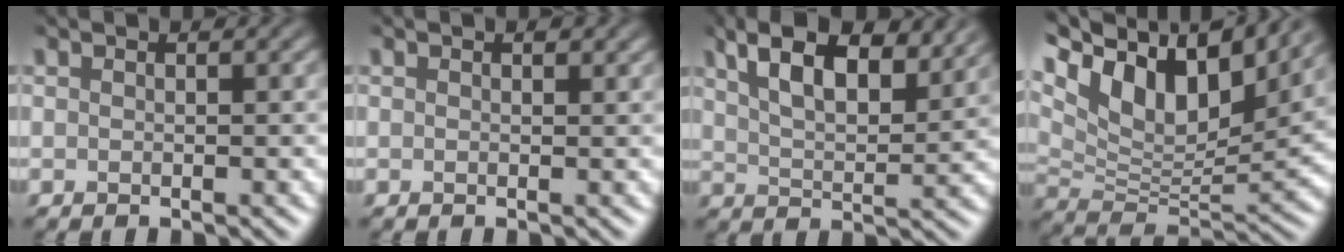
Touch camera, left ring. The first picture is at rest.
{"total": 0.8, "force": [0.4, 0.4, 0.5], "torque": [-0.005, 0.001, 0.007]}
{"total": 7.5, "force": [4.9, 2.7, 5.0], "torque": [-0.089, 0.009, 0.085]}
{"total": 11.7, "force": [7.3, 4.7, 7.8], "torque": [-0.137, 0.019, 0.130]}